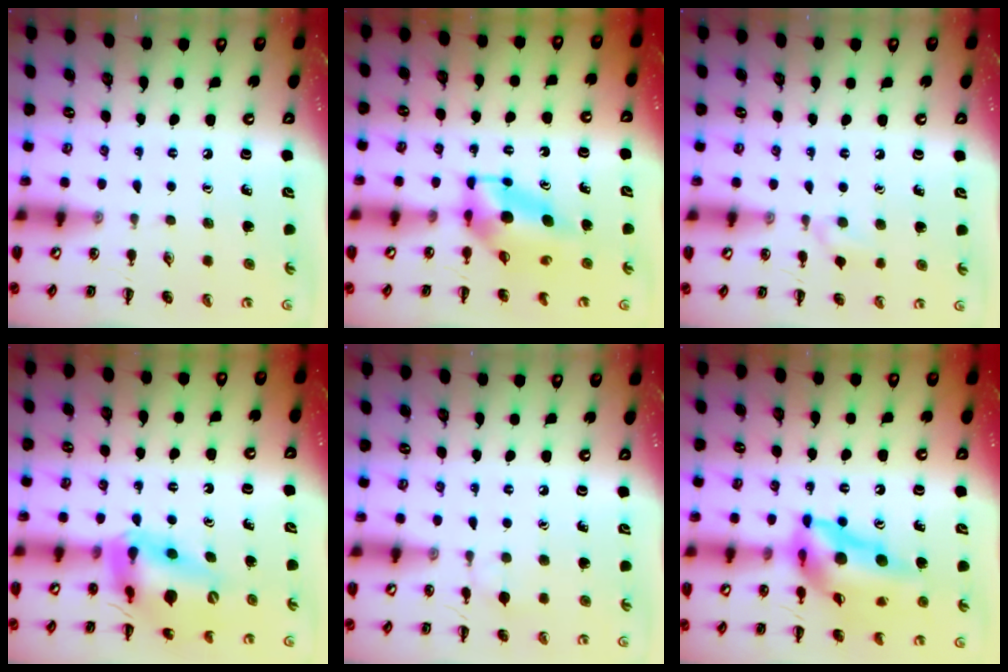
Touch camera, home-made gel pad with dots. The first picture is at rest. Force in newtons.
{"total": 5.4, "press": 5.3, "slide": 0.9}
{"total": 4.5, "press": 4.2, "slide": 1.6}
{"total": 15.8, "press": 15.1, "slide": 4.7}
{"total": 4.5, "press": 4.2, "slide": 1.5}
{"total": 15.6, "press": 14.8, "slide": 5.0}